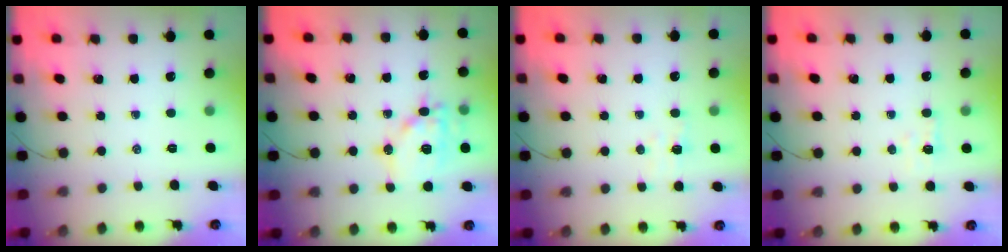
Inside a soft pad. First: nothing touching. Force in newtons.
{"total": 14.0, "press": 13.9, "slide": 1.9}
{"total": 3.0, "press": 2.9, "slide": 0.7}
{"total": 2.9, "press": 2.8, "slide": 1.0}